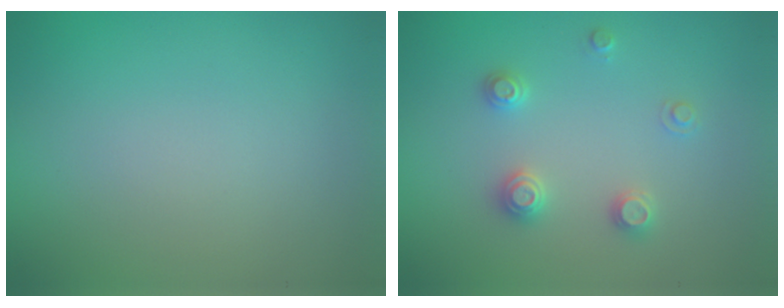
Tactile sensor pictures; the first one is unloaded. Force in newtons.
{"total": 2.3, "press": 2.3, "slide": 0.2}